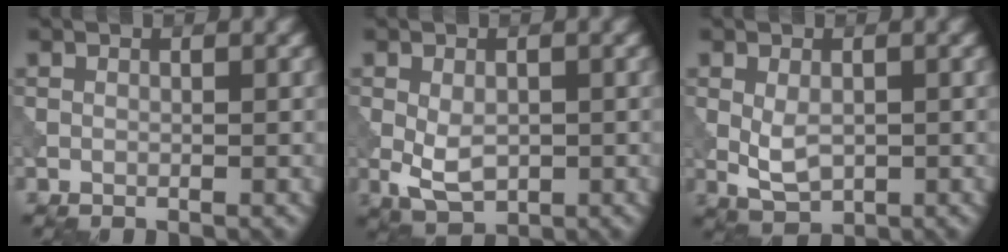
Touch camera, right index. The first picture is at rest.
{"total": 3.9, "force": [-0.6, 2.4, 2.9], "torque": [-0.060, -0.006, -0.011]}
{"total": 2.9, "force": [-0.2, 1.8, 2.3], "torque": [-0.049, -0.005, 0.001]}